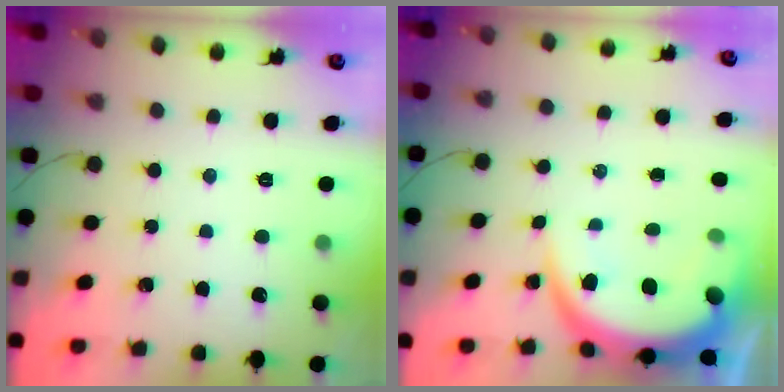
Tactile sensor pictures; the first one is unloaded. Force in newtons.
{"total": 10.2, "press": 10.2, "slide": 1.0}